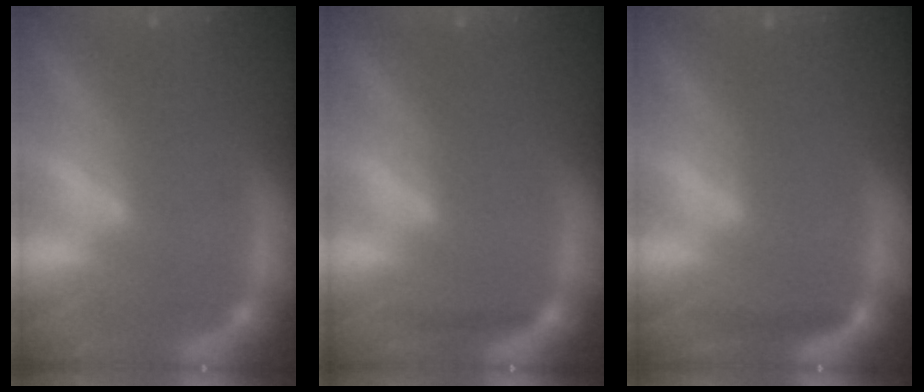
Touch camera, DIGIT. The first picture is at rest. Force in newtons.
{"total": 0.9}
{"total": 1.4}